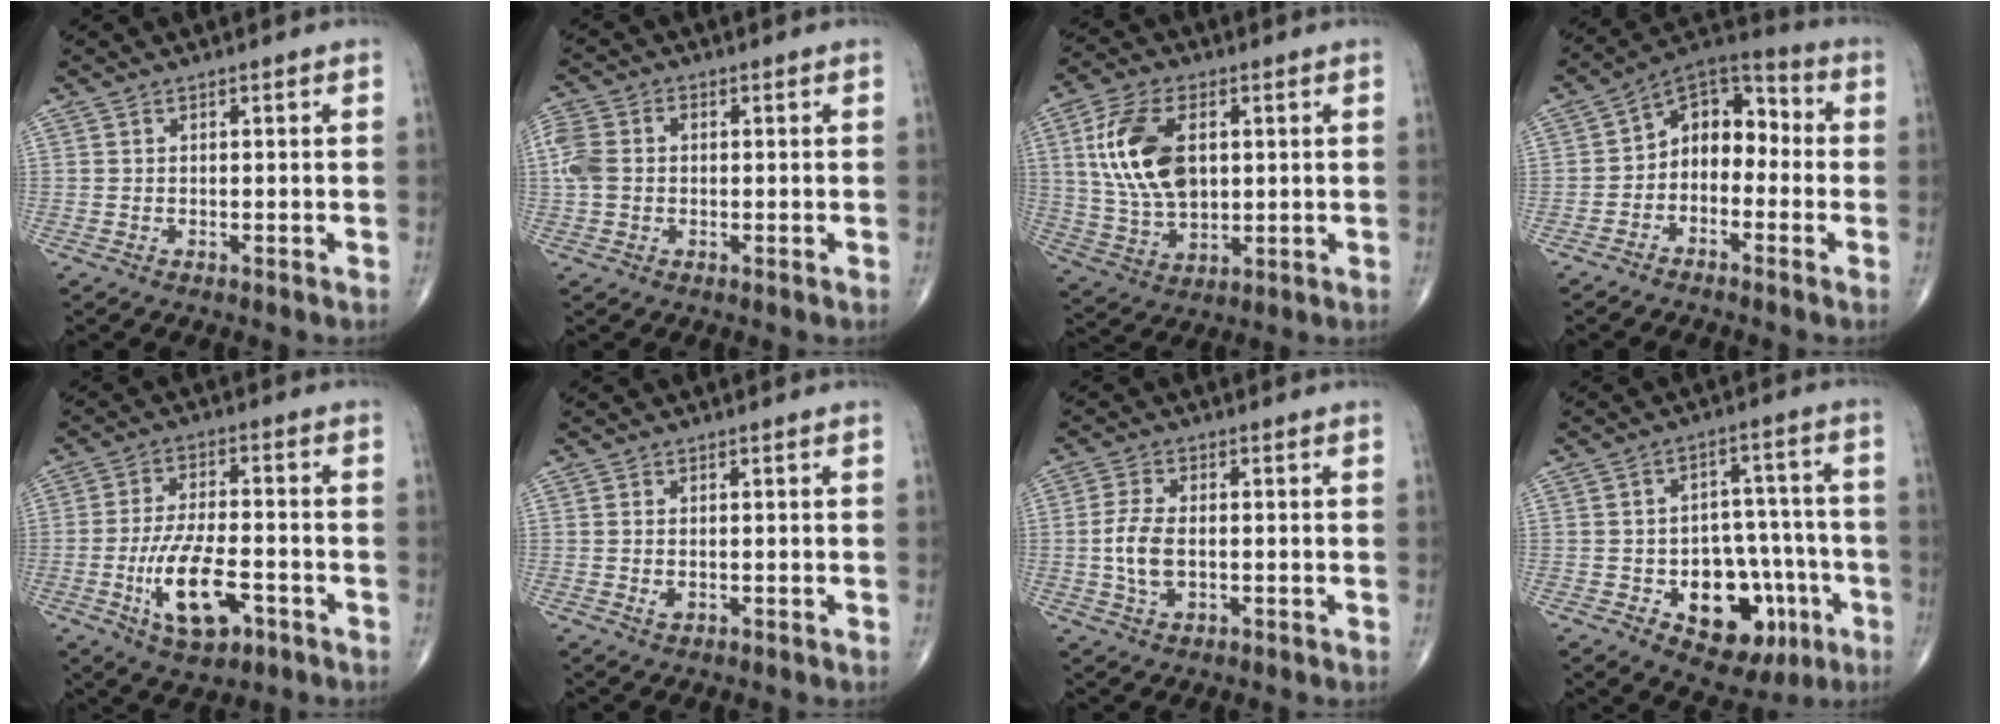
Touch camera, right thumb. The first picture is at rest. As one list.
[{"total": 5.9, "force": [0.0, 4.5, 3.8], "torque": [-0.098, 0.015, -0.005]}, {"total": 15.1, "force": [3.1, 8.8, 11.8], "torque": [-0.219, -0.004, 0.063]}, {"total": 10.2, "force": [-1.7, 7.2, 7.0], "torque": [-0.067, 0.051, -0.051]}, {"total": 12.1, "force": [-4.5, 5.3, 9.9], "torque": [-0.175, 0.017, -0.072]}, {"total": 1.5, "force": [-0.2, 0.9, 1.2], "torque": [-0.022, 0.000, -0.003]}, {"total": 6.1, "force": [-0.6, 3.4, 5.1], "torque": [-0.108, 0.002, -0.012]}, {"total": 16.3, "force": [-5.9, 10.5, 11.0], "torque": [-0.098, 0.047, -0.072]}]